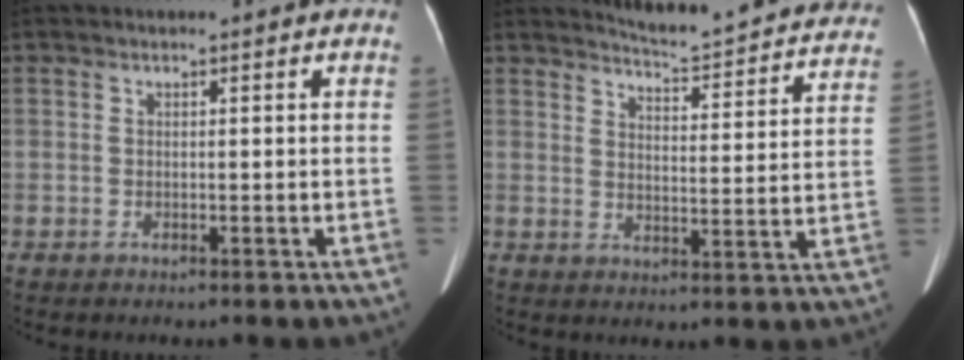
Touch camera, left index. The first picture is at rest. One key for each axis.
{"total": 18.3, "fx": 17.4, "fy": 2.1, "fz": 5.2, "tx": -0.063, "ty": -0.056, "tz": 0.201}